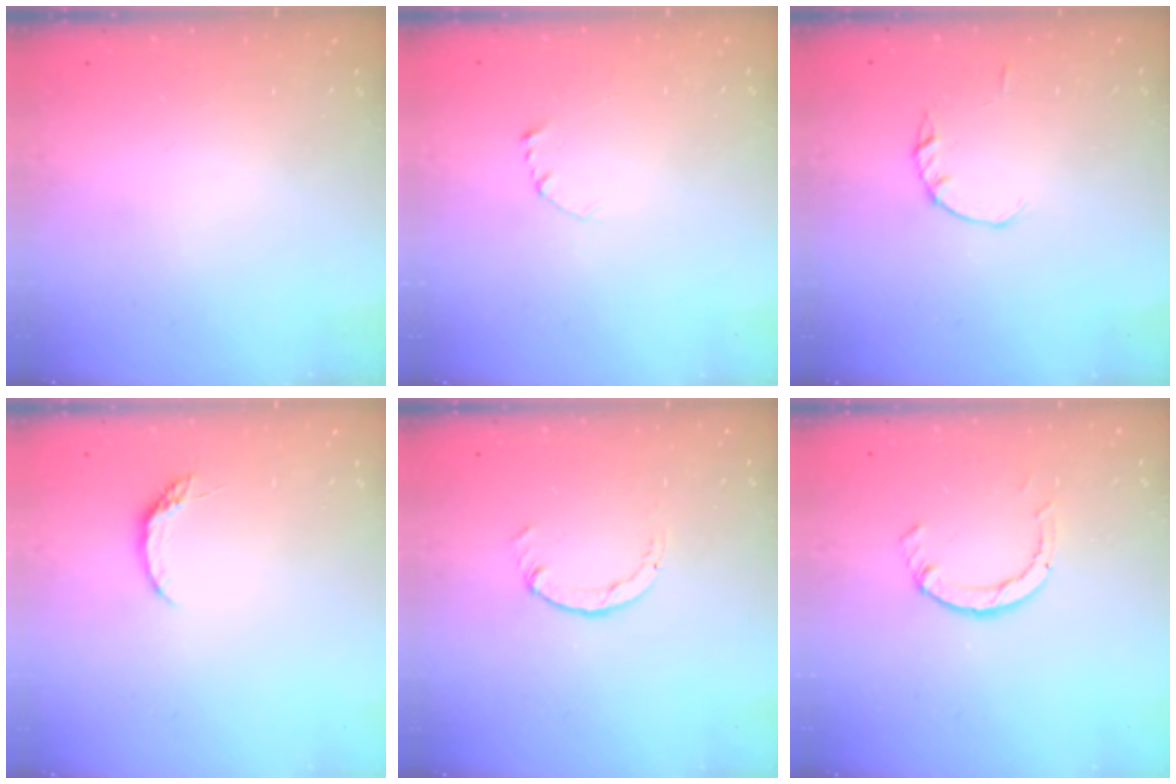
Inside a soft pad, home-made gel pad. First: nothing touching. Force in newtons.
{"total": 2.7, "press": 2.7, "slide": 0.3}
{"total": 1.4, "press": 1.3, "slide": 0.3}
{"total": 4.3, "press": 4.3, "slide": 0.5}
{"total": 0.7, "press": 0.7, "slide": 0.2}
{"total": 2.3, "press": 2.3, "slide": 0.3}